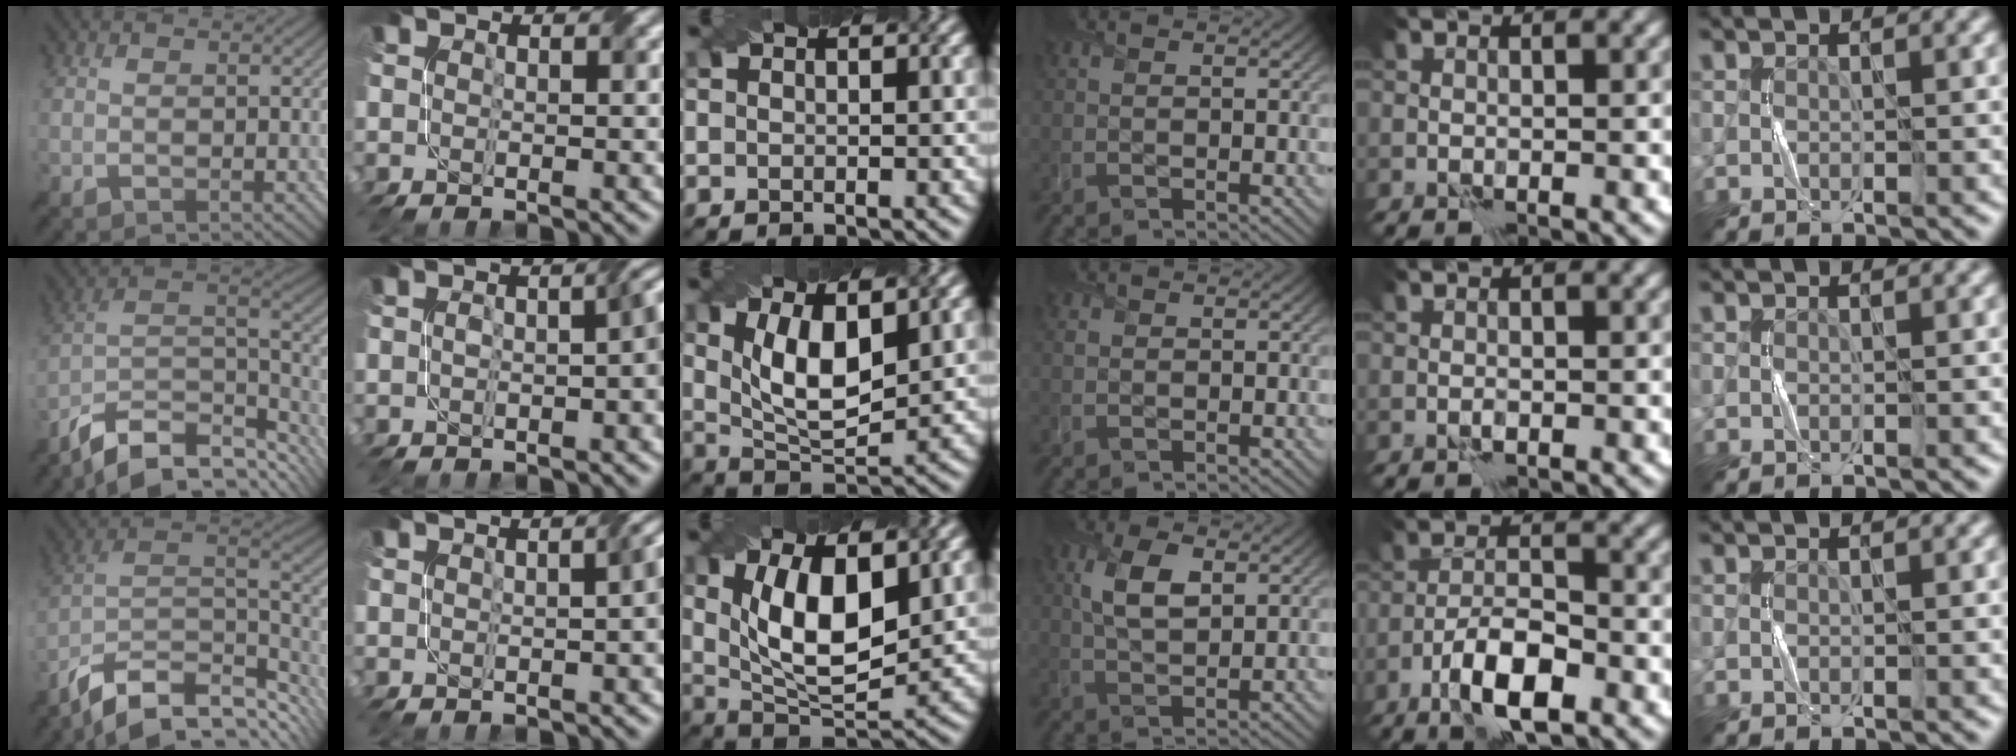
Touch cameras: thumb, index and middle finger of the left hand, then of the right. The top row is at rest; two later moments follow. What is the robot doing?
{"motion": "twist", "object": "screw"}